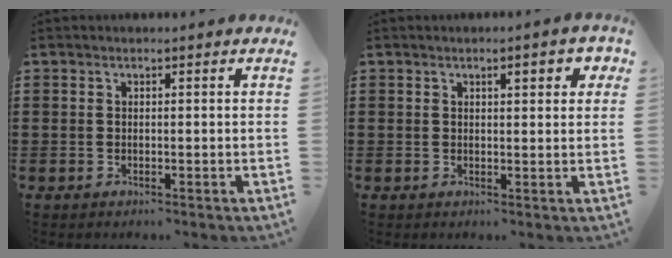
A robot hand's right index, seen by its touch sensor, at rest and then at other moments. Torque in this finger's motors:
{"motor_torque": [0.20, -0.02, 0.11, 0.03]}